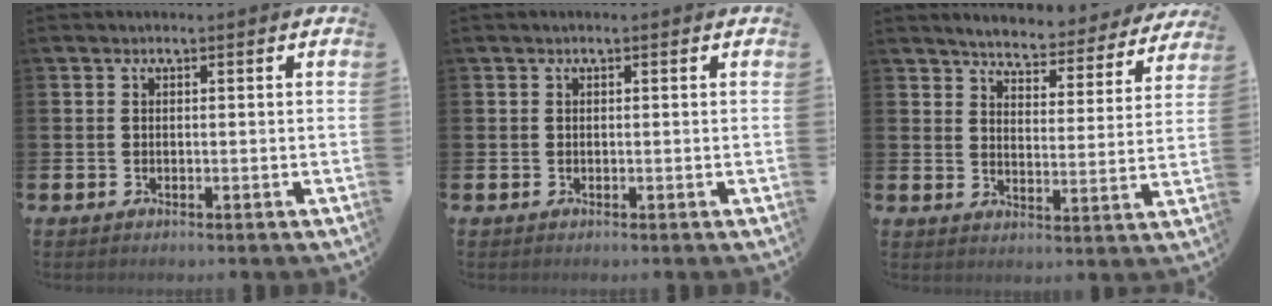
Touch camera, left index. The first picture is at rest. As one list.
[{"total": 0.0}, {"total": 4.8, "force": [4.8, 0.5, 0.7], "torque": [-0.031, -0.039, 0.077]}]